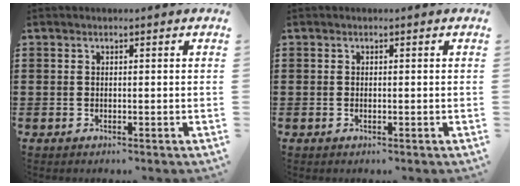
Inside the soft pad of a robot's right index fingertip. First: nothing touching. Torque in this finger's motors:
{"motor_torque": [0.26, 0.36, -0.03, -0.01]}